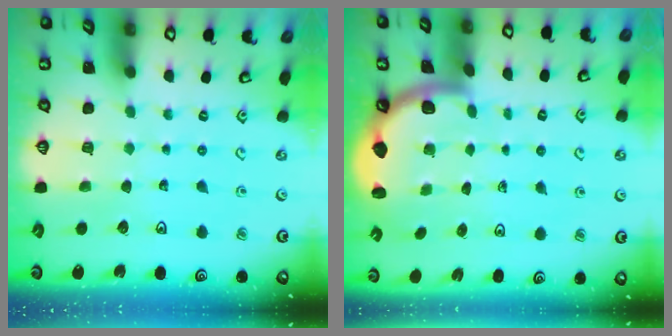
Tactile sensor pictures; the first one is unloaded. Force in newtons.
{"total": 1.8, "press": 1.8, "slide": 0.1}